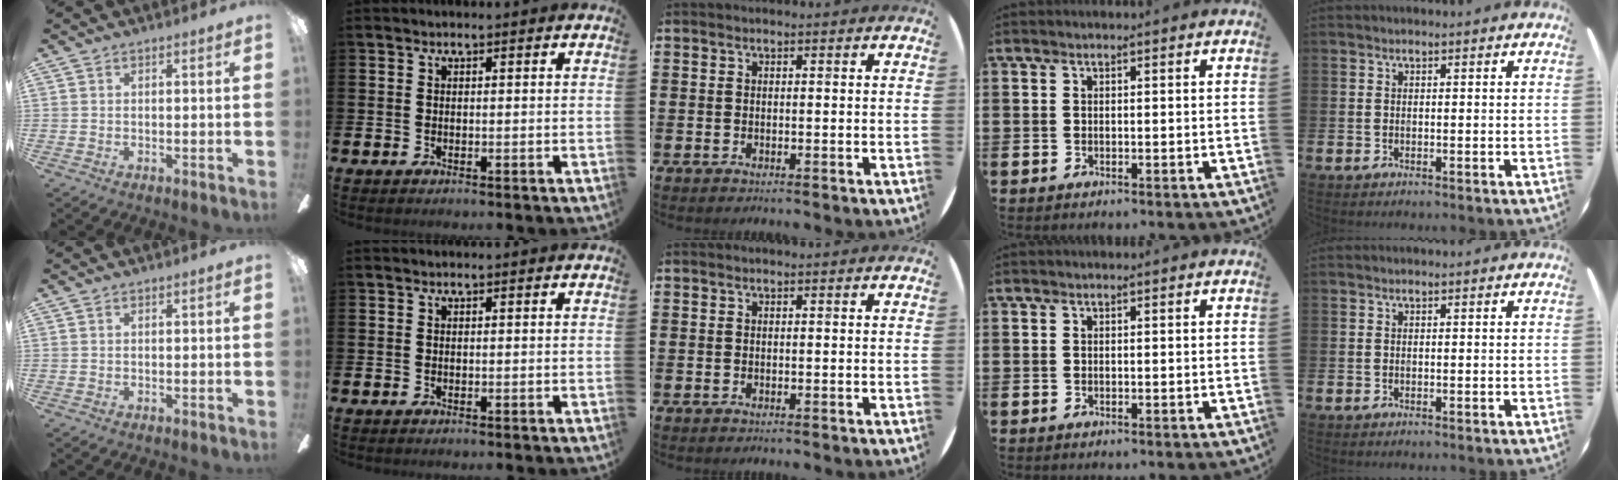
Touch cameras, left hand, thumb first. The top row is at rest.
{}